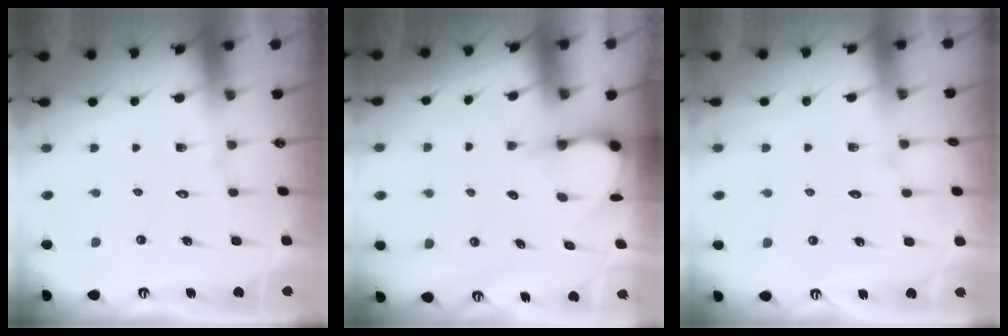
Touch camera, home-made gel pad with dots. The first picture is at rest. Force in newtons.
{"total": 3.4, "press": 3.4, "slide": 0.3}
{"total": 2.6, "press": 2.6, "slide": 0.4}